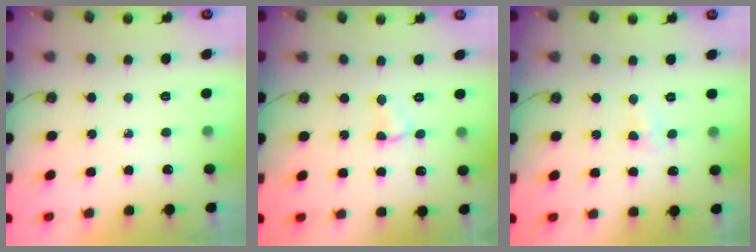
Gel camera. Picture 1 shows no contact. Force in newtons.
{"total": 2.5, "press": 2.4, "slide": 0.4}
{"total": 2.9, "press": 2.9, "slide": 0.4}